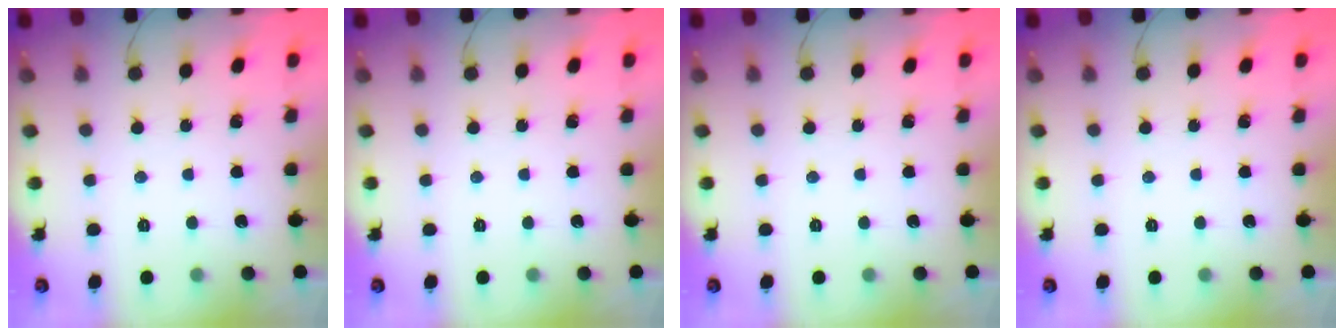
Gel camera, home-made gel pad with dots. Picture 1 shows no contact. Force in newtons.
{"total": 0.0}
{"total": 0.0}
{"total": 0.0}